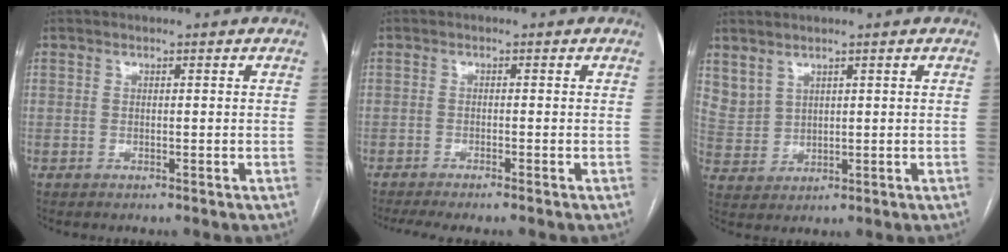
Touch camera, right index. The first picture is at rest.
{"total": 4.7, "force": [-3.7, 0.3, 2.8], "torque": [-0.041, -0.005, -0.061]}
{"total": 4.3, "force": [3.3, 2.6, 1.1], "torque": [-0.028, 0.004, 0.083]}